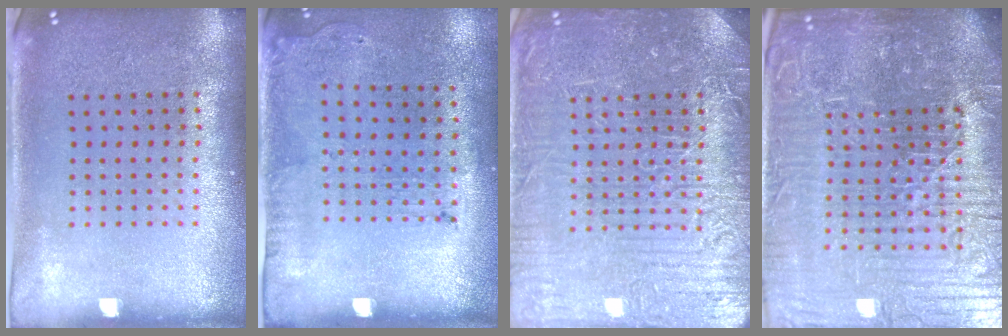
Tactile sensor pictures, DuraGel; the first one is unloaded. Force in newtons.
{"total": 1.8, "press": 1.2, "slide": 1.4}
{"total": 7.8, "press": 7.8, "slide": 1.0}
{"total": 7.8, "press": 7.0, "slide": 3.5}